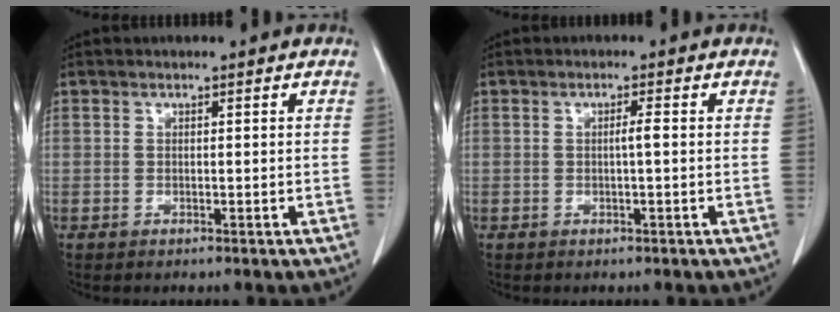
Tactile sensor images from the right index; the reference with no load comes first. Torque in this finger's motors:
{"motor_torque": [0.21, -0.05, 0.07, 0.04]}